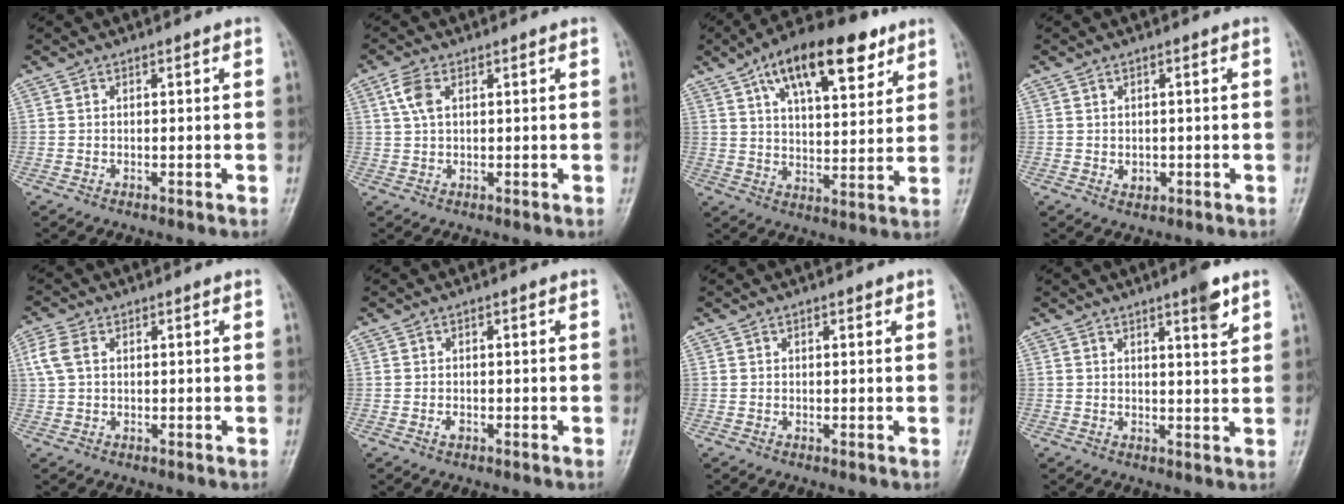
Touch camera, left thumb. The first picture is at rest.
{"total": 3.8, "force": [1.3, 2.0, 2.9], "torque": [-0.068, 0.009, 0.026]}
{"total": 18.1, "force": [9.8, 7.8, 13.1], "torque": [-0.173, -0.021, 0.157]}
{"total": 1.8, "force": [-0.3, 1.4, 1.2], "torque": [-0.009, 0.000, 0.000]}
{"total": 3.9, "force": [1.1, 2.5, 2.8], "torque": [-0.076, 0.011, 0.022]}
{"total": 1.0, "force": [-0.4, 0.6, 0.6], "torque": [-0.007, 0.001, -0.008]}
{"total": 0.9, "force": [0.6, 0.4, 0.6], "torque": [-0.005, -0.001, 0.006]}
{"total": 4.6, "force": [2.9, 0.7, 3.4], "torque": [-0.043, -0.019, 0.040]}